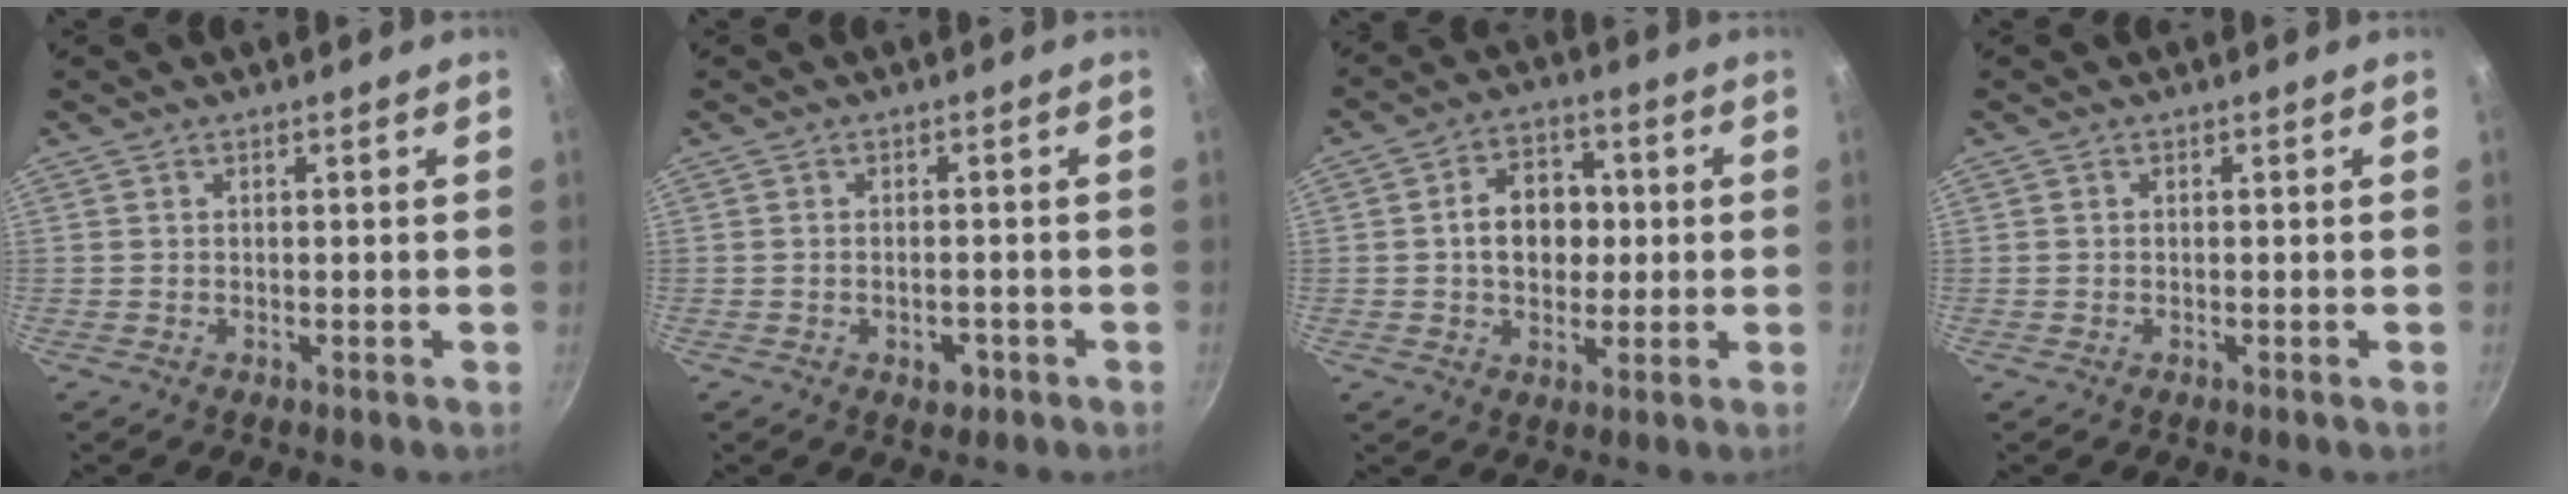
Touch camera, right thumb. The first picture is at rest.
{"total": 2.9, "force": [-1.3, 1.7, 1.9], "torque": [-0.022, 0.011, -0.014]}
{"total": 10.3, "force": [0.5, 7.9, 6.7], "torque": [-0.069, 0.015, 0.001]}
{"total": 0.0}